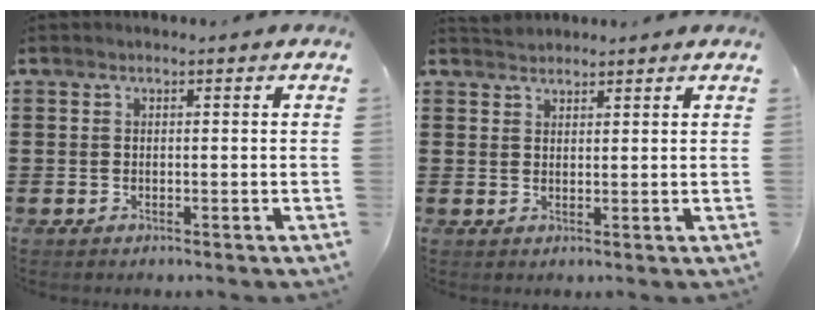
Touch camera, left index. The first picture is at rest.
{"total": 1.9, "force": [1.9, 0.4, -0.1], "torque": [-0.004, 0.004, 0.038]}